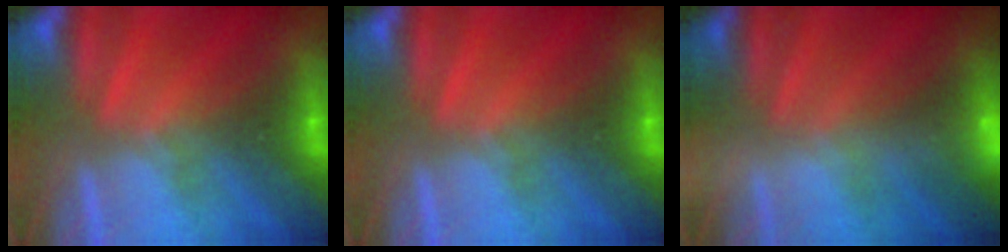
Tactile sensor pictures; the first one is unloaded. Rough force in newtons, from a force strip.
{"total": 0.0}
{"total": 2.2}